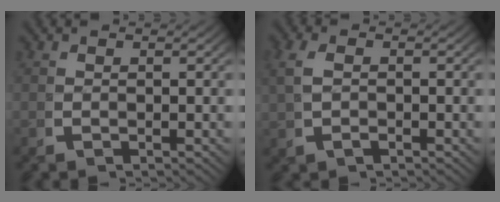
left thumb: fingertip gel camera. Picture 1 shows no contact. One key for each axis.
{"total": 2.1, "fx": 0.2, "fy": 1.3, "fz": 1.7, "tx": -0.045, "ty": 0.000, "tz": 0.008}